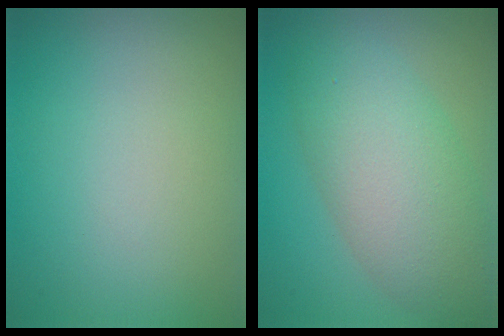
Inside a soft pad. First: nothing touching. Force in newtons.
{"total": 7.8, "press": 7.8, "slide": 0.4}